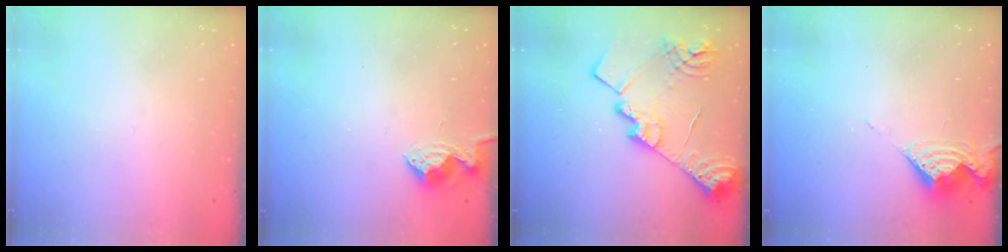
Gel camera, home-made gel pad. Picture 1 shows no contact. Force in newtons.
{"total": 7.6, "press": 7.6, "slide": 0.4}
{"total": 19.4, "press": 19.3, "slide": 1.6}
{"total": 8.0, "press": 8.0, "slide": 0.5}